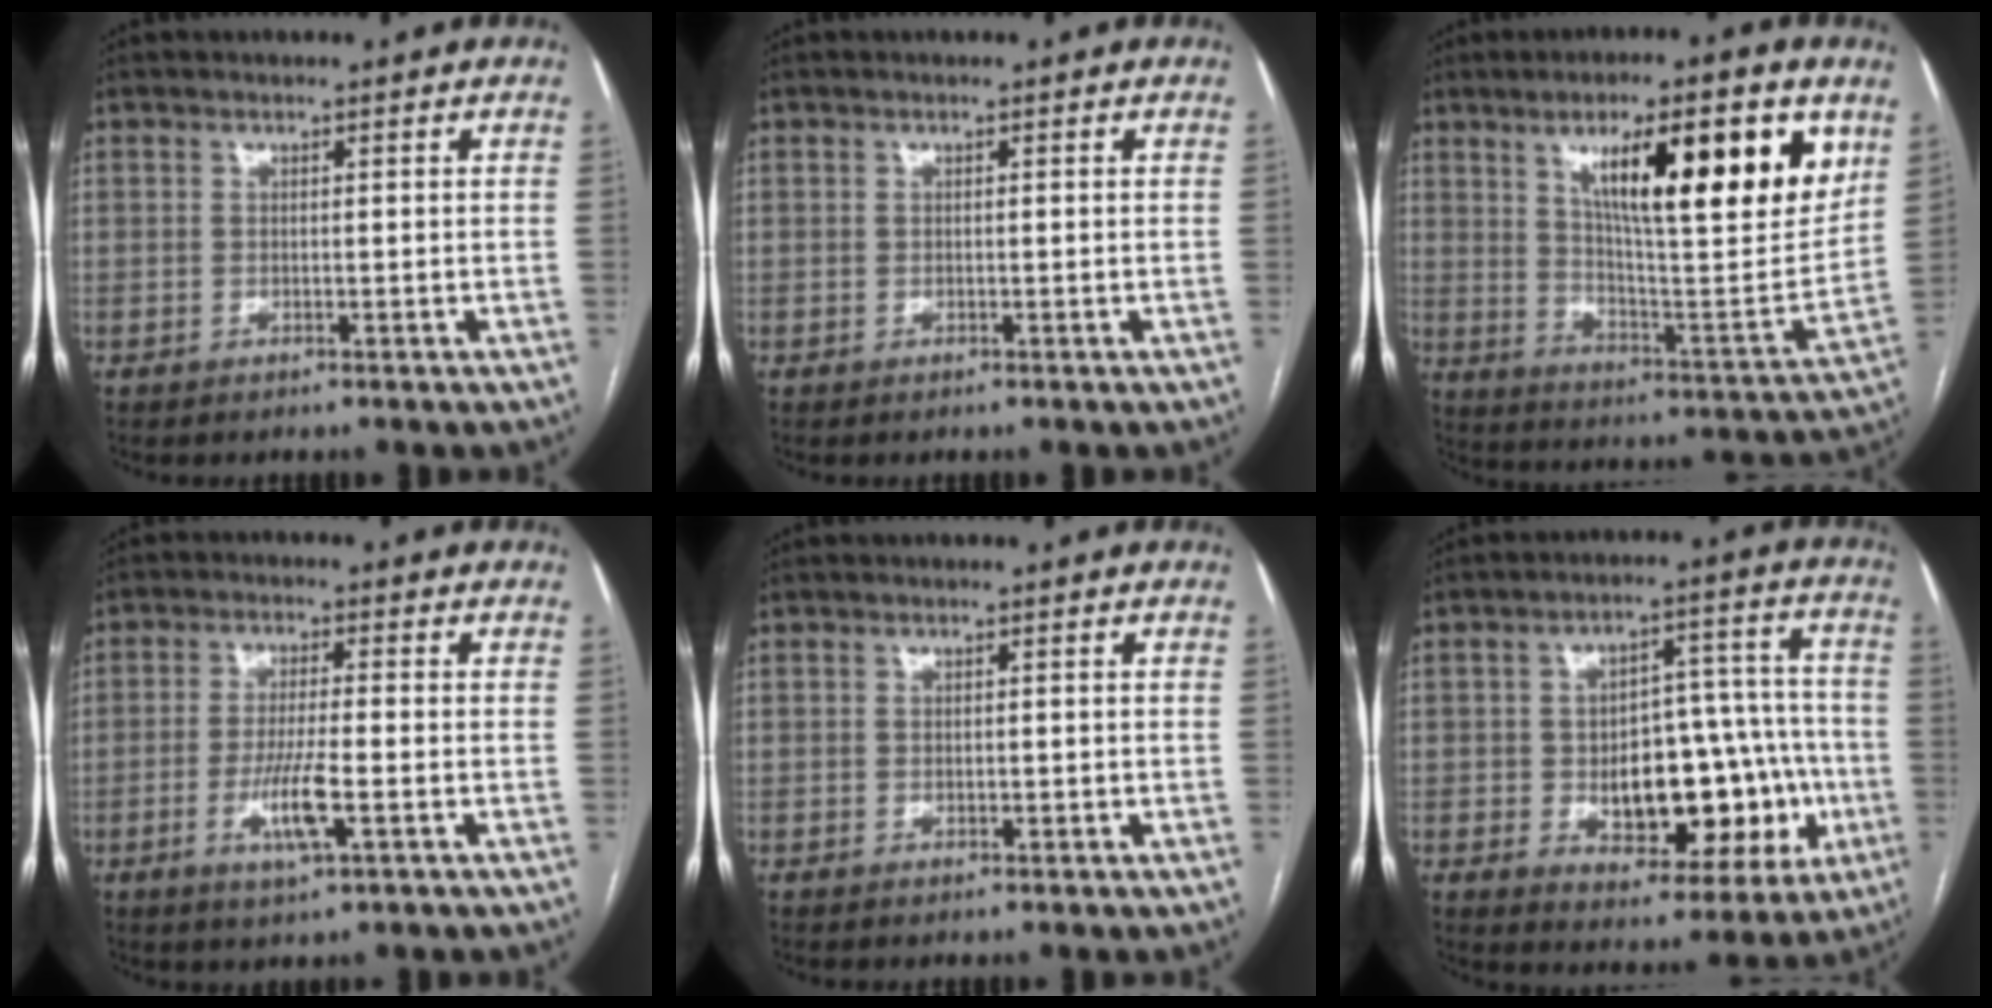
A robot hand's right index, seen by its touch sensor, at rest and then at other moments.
{"total": 0.0}
{"total": 21.5, "force": [10.1, 3.6, 18.7], "torque": [-0.273, -0.001, 0.161]}
{"total": 6.5, "force": [-2.2, 0.5, 6.1], "torque": [-0.120, -0.011, -0.039]}
{"total": 0.7, "force": [-0.1, 0.5, 0.5], "torque": [-0.007, 0.000, 0.001]}
{"total": 17.5, "force": [-3.3, 9.1, 14.6], "torque": [-0.190, 0.037, -0.023]}